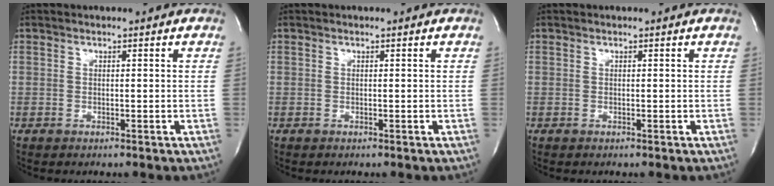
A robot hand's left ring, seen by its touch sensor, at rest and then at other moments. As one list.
[{"total": 0.0}, {"total": 0.0}]